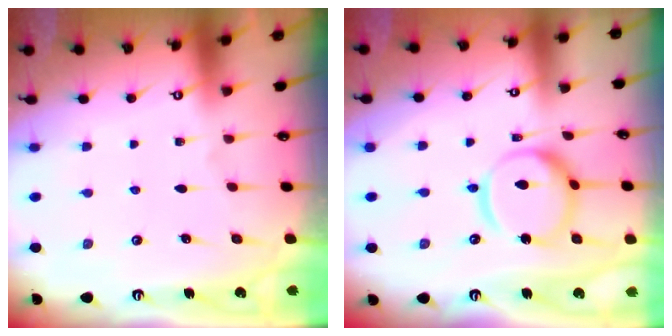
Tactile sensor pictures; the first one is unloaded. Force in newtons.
{"total": 13.7, "press": 13.7, "slide": 1.3}